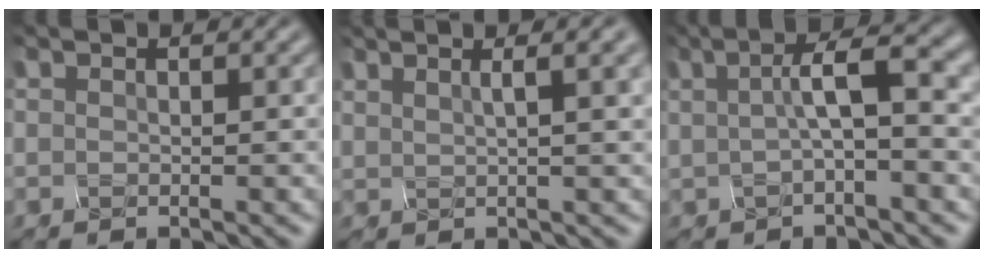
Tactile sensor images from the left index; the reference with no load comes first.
{"total": 5.6, "force": [2.8, 2.0, 4.4], "torque": [-0.048, 0.030, 0.025]}
{"total": 4.2, "force": [-0.3, 0.9, 4.1], "torque": [-0.084, 0.008, 0.004]}